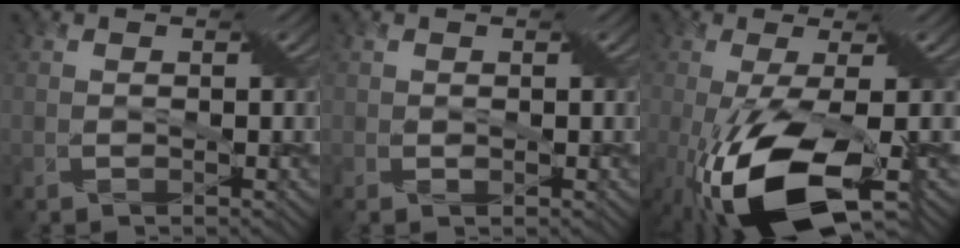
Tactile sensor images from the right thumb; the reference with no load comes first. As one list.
[{"total": 0.8, "force": [0.3, 0.8, 0.2], "torque": [0.007, 0.000, -0.003]}, {"total": 13.6, "force": [-5.6, 4.2, 11.7], "torque": [-0.240, -0.029, -0.093]}]